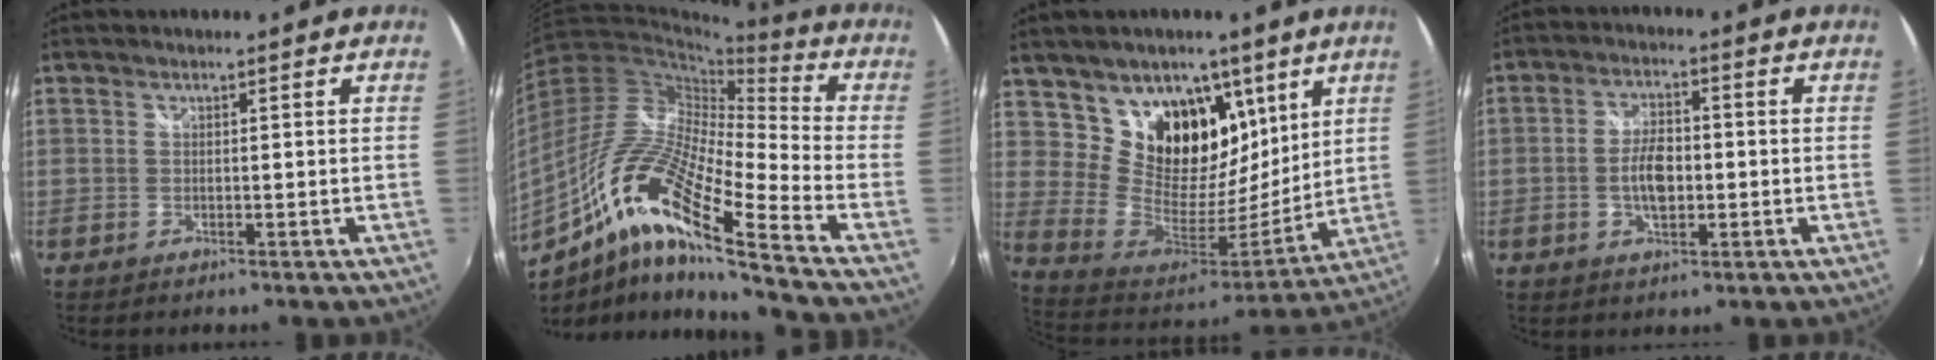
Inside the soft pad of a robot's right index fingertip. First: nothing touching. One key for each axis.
{"total": 18.9, "fx": -10.2, "fy": 2.6, "fz": 15.7, "tx": -0.288, "ty": -0.016, "tz": -0.216}
{"total": 19.5, "fx": 10.6, "fy": 13.2, "fz": 9.7, "tx": -0.189, "ty": -0.012, "tz": 0.197}
{"total": 6.6, "fx": -1.1, "fy": 3.3, "fz": 5.6, "tx": -0.108, "ty": 0.005, "tz": -0.018}